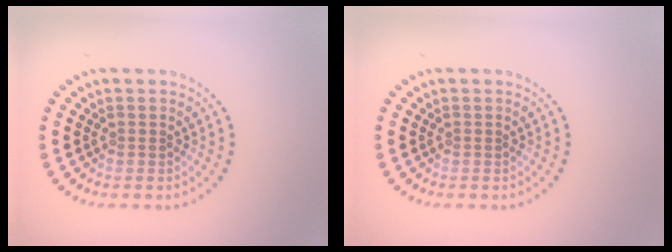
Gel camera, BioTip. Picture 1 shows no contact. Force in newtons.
{"total": 0.0}